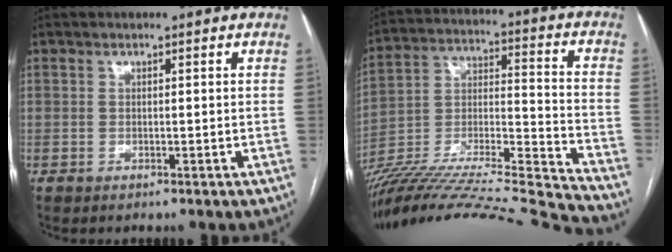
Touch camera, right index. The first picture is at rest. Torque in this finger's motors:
{"motor_torque": [0.00, -2.14, 0.65, 0.21]}